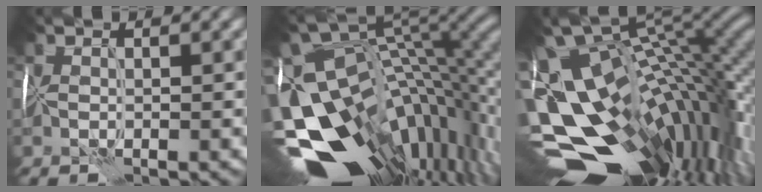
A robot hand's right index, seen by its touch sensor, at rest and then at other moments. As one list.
[{"total": 14.0, "force": [-6.4, 7.9, 9.7], "torque": [-0.148, 0.009, -0.074]}, {"total": 14.2, "force": [-4.4, 7.5, 11.2], "torque": [-0.164, -0.015, -0.033]}]